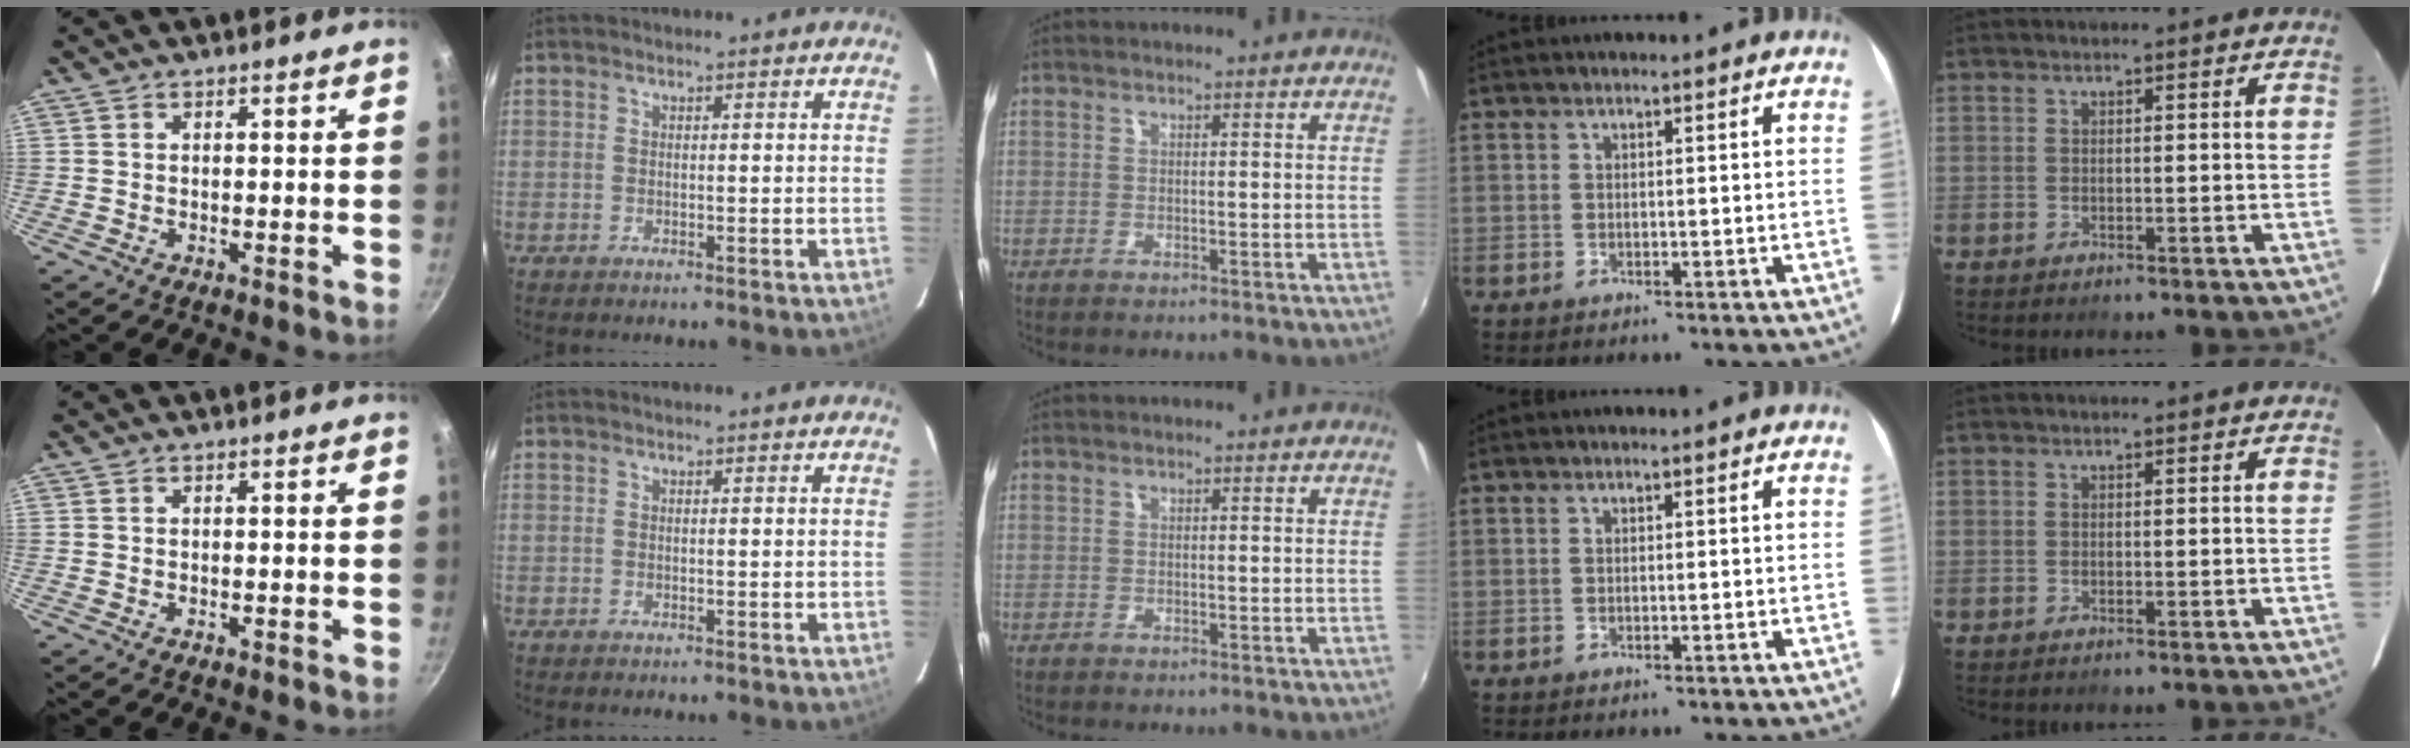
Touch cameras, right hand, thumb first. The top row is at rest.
{}